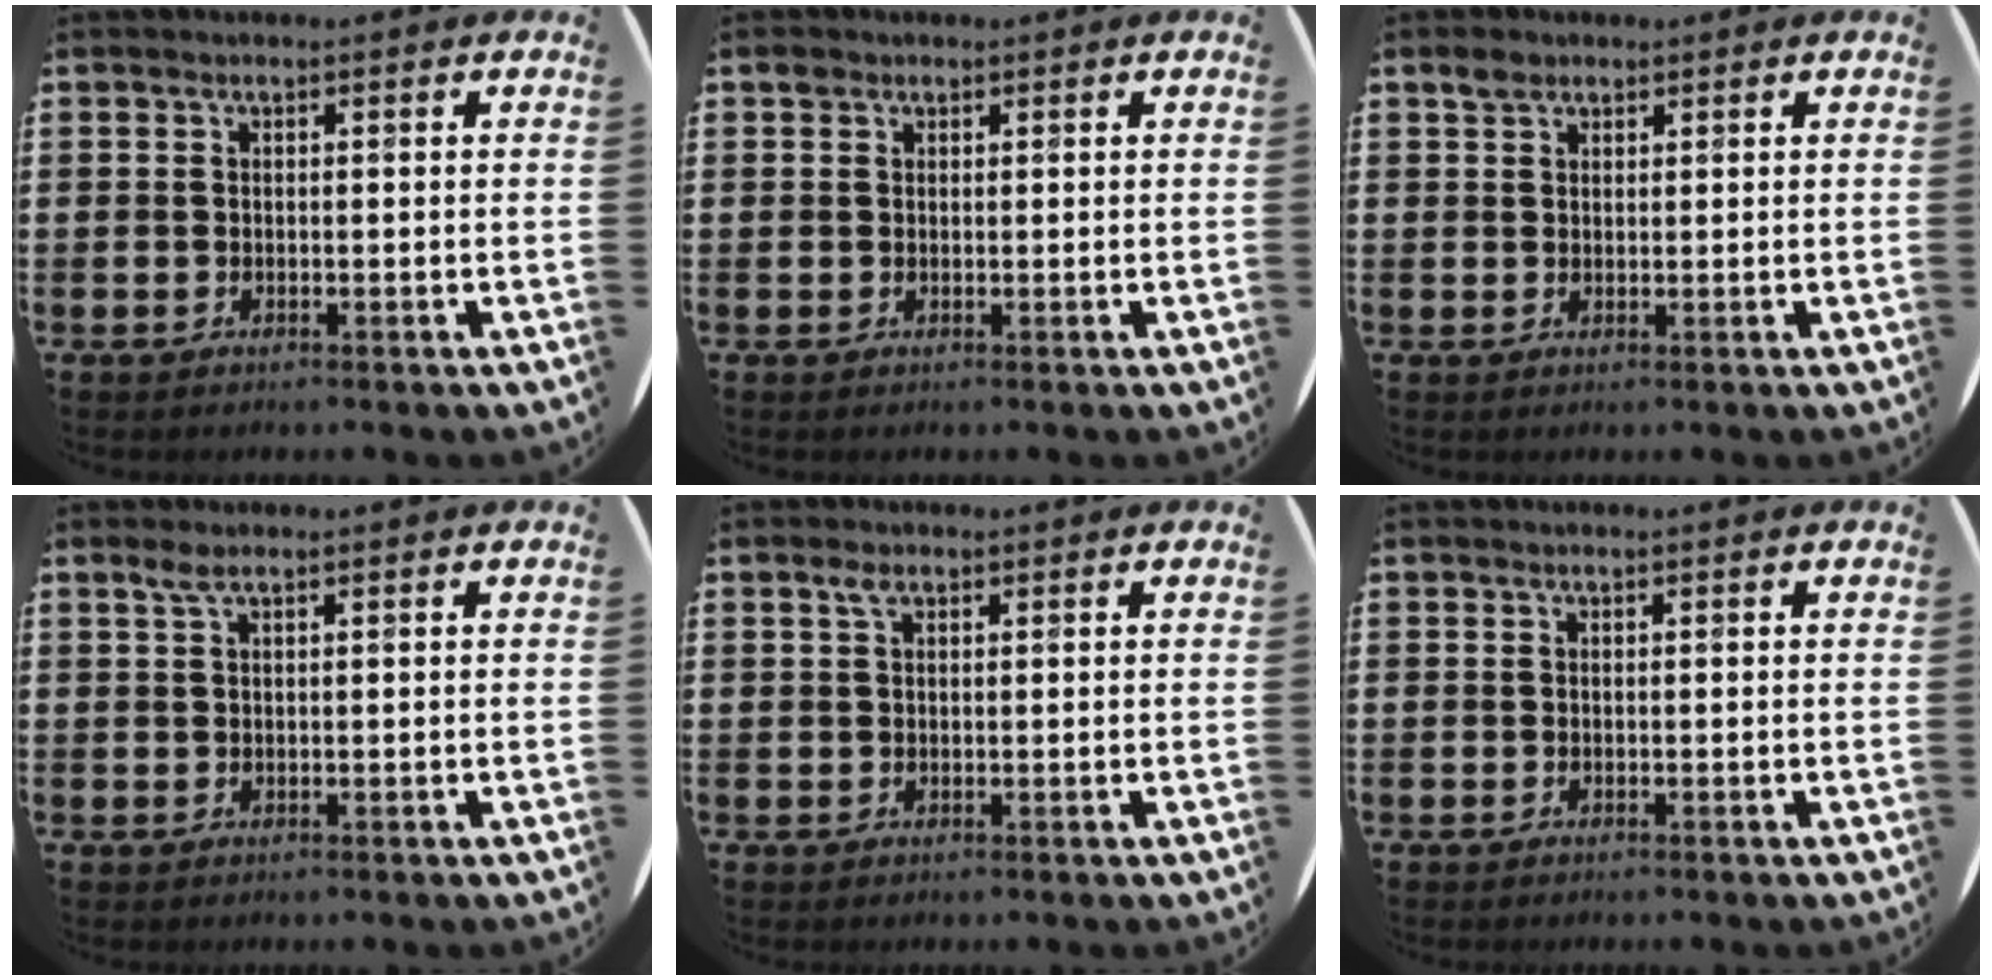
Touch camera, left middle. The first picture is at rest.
{"total": 1.0, "force": [0.7, 0.7, 0.1], "torque": [0.005, 0.001, 0.011]}
{"total": 1.8, "force": [1.5, 1.0, 0.4], "torque": [-0.002, 0.002, 0.027]}
{"total": 1.3, "force": [0.8, 0.2, 1.1], "torque": [-0.022, 0.004, 0.013]}
{"total": 1.5, "force": [0.8, 0.7, 1.0], "torque": [-0.014, 0.003, 0.011]}
{"total": 0.0}